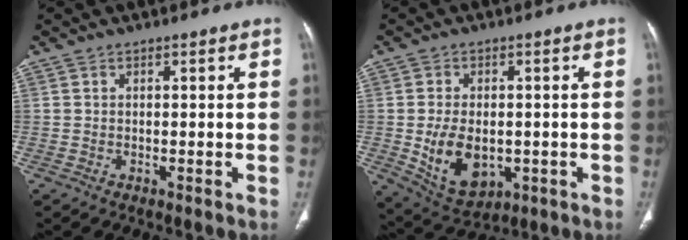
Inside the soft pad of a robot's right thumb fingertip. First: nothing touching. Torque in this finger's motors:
{"motor_torque": [-0.23, 0.73, 0.76, 0.41, 0.31]}